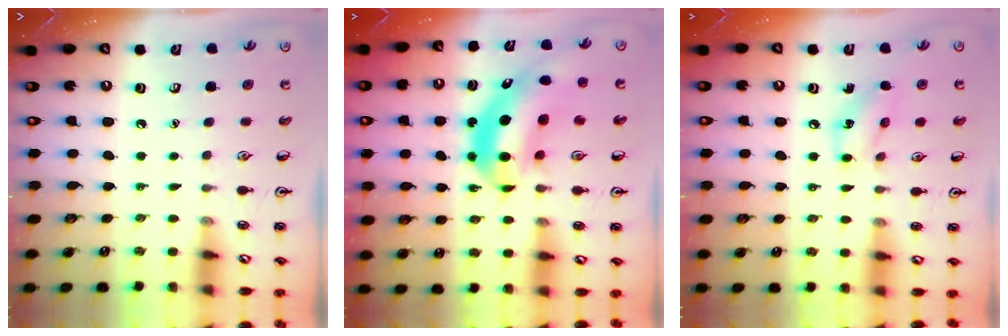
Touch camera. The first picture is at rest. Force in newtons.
{"total": 10.9, "press": 10.4, "slide": 3.1}
{"total": 7.2, "press": 7.2, "slide": 0.7}